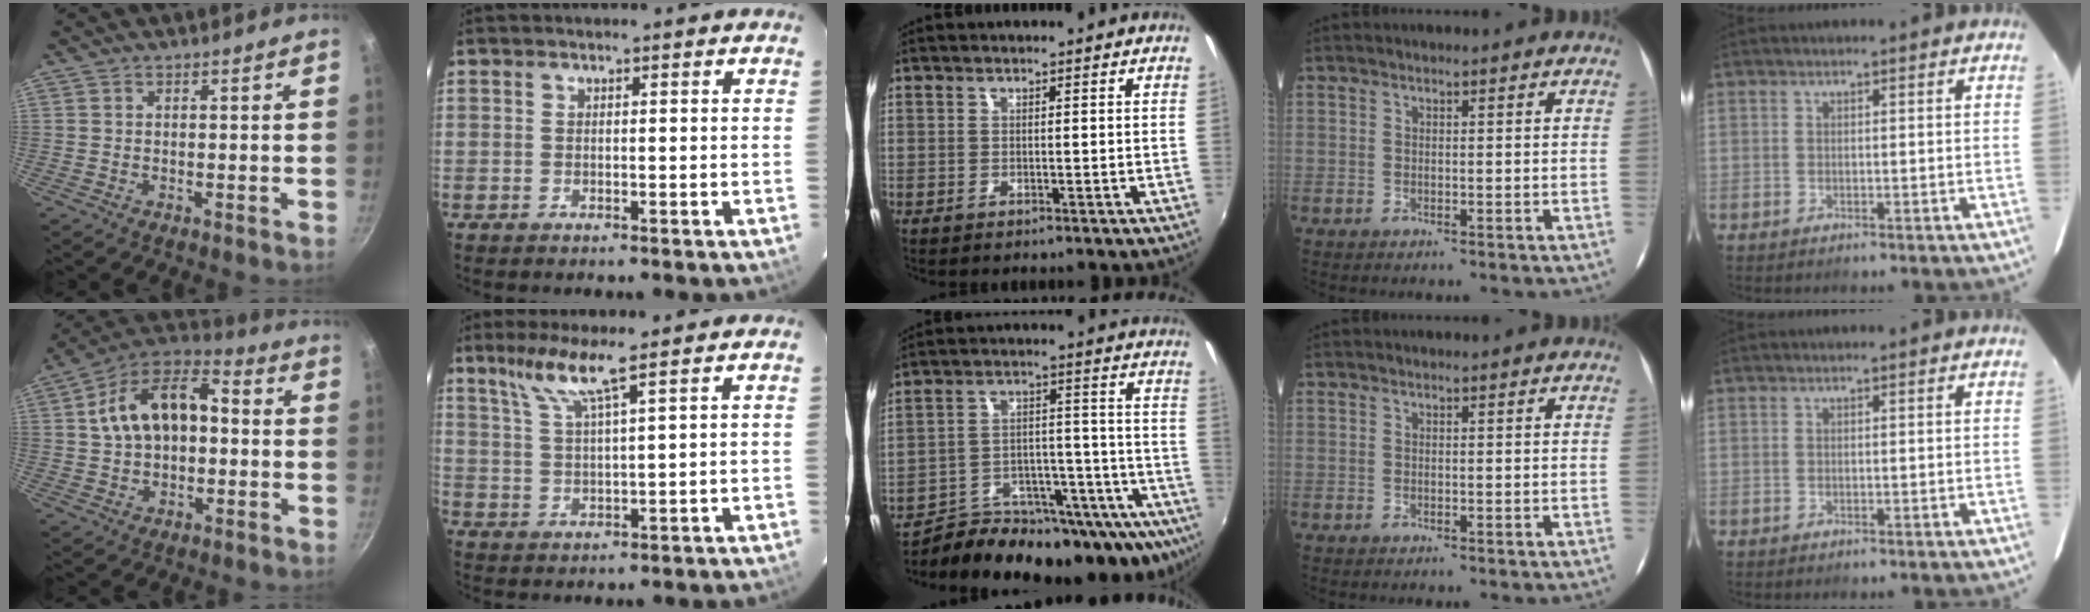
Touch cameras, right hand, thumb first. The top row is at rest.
{"thumb": {"total": 16.5, "force": [1.2, 10.4, 12.7], "torque": [-0.204, 0.044, 0.006]}, "index": {"total": 6.3, "force": [4.4, -0.6, 4.5], "torque": [-0.090, 0.000, 0.091]}, "middle": {"total": 25.1, "force": [-19.8, 8.5, 12.8], "torque": [-0.193, -0.018, -0.263]}}